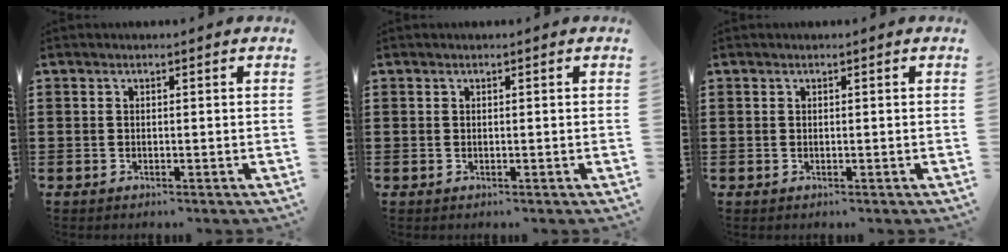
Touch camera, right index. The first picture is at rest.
{"total": 0.0}
{"total": 0.0}